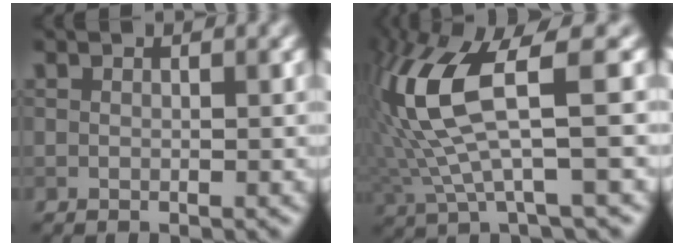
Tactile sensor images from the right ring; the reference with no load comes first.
{"total": 9.5, "force": [1.7, 2.5, 9.0], "torque": [-0.200, 0.004, 0.036]}